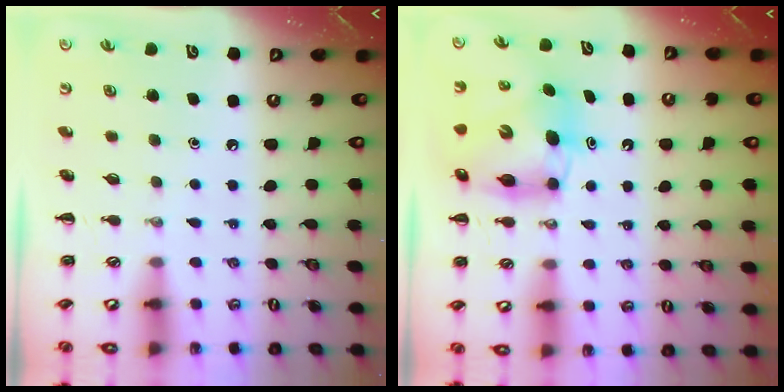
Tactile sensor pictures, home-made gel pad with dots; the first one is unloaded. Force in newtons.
{"total": 7.0, "press": 6.7, "slide": 1.9}